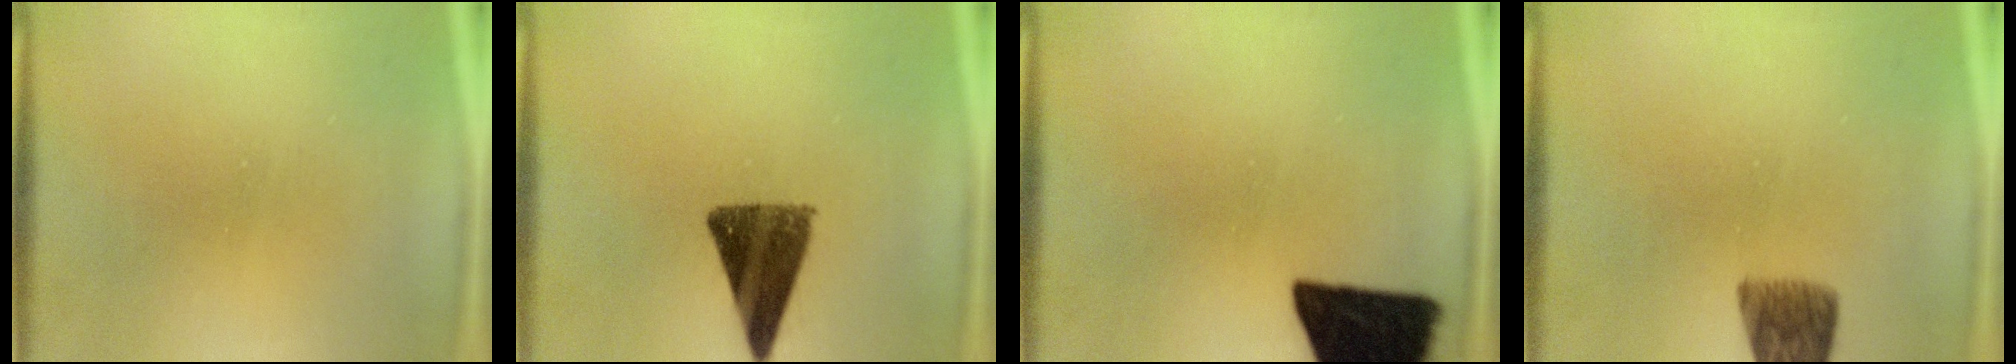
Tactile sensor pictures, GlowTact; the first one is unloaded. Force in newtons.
{"total": 10.9}
{"total": 18.1}
{"total": 6.7}